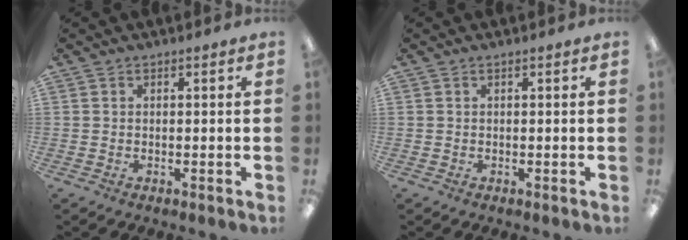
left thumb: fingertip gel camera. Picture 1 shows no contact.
{"total": 0.0}